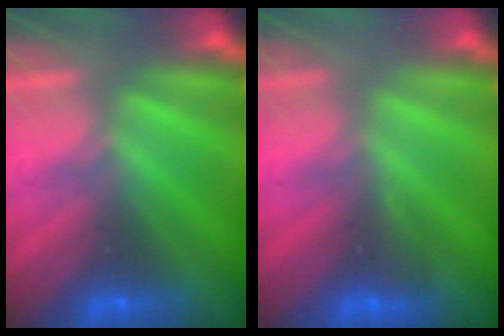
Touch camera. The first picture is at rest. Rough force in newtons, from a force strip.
{"total": 2.9}